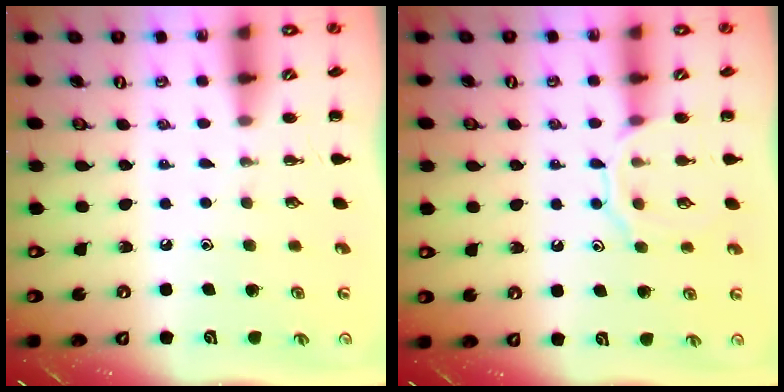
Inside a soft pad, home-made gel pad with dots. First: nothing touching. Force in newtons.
{"total": 9.5, "press": 9.5, "slide": 0.6}